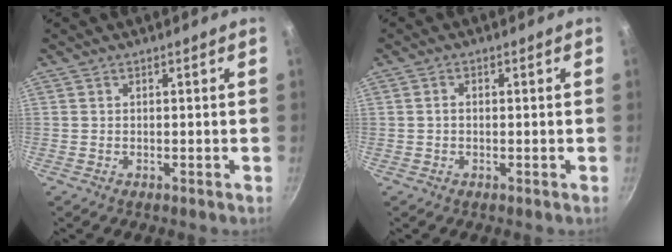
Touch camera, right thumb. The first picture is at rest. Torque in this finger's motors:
{"motor_torque": [-0.32, -0.22, 0.07, 0.01, 0.09]}